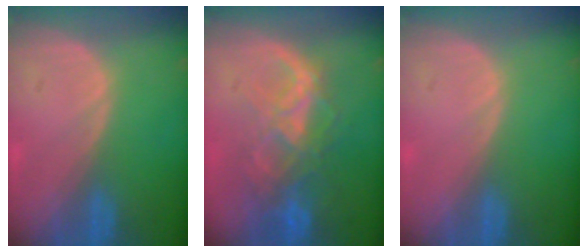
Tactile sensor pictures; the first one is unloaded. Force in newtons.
{"total": 8.8, "press": 7.5, "slide": 4.7}
{"total": 0.0}